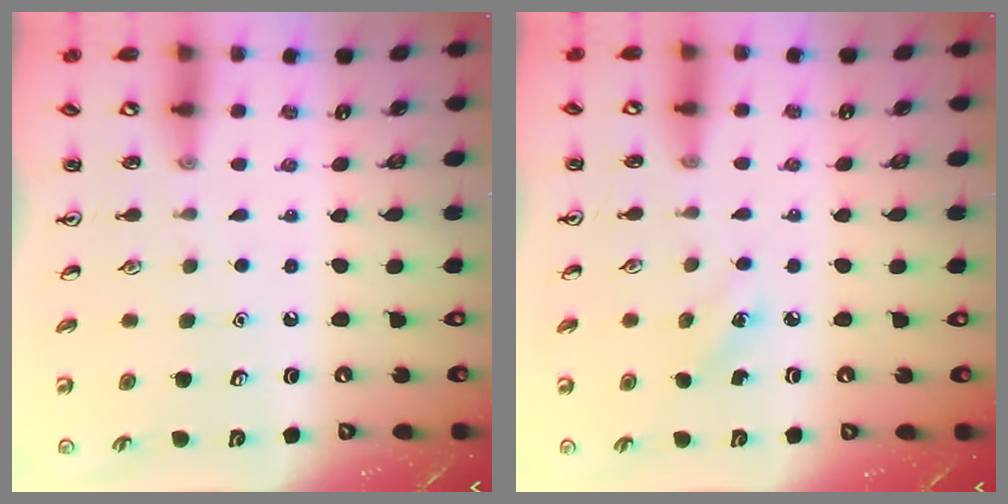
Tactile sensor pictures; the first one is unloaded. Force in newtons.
{"total": 1.9, "press": 1.7, "slide": 0.7}